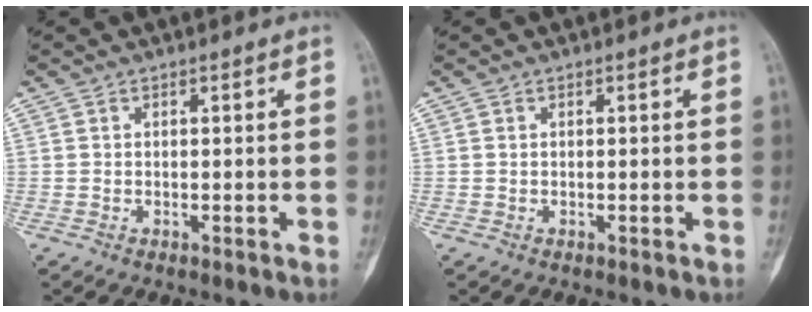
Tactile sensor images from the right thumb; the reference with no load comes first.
{"total": 0.0}